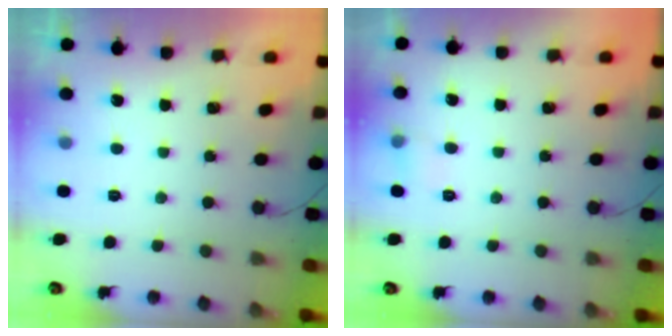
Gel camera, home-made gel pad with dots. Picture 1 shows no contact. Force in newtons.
{"total": 5.0, "press": 4.8, "slide": 1.6}